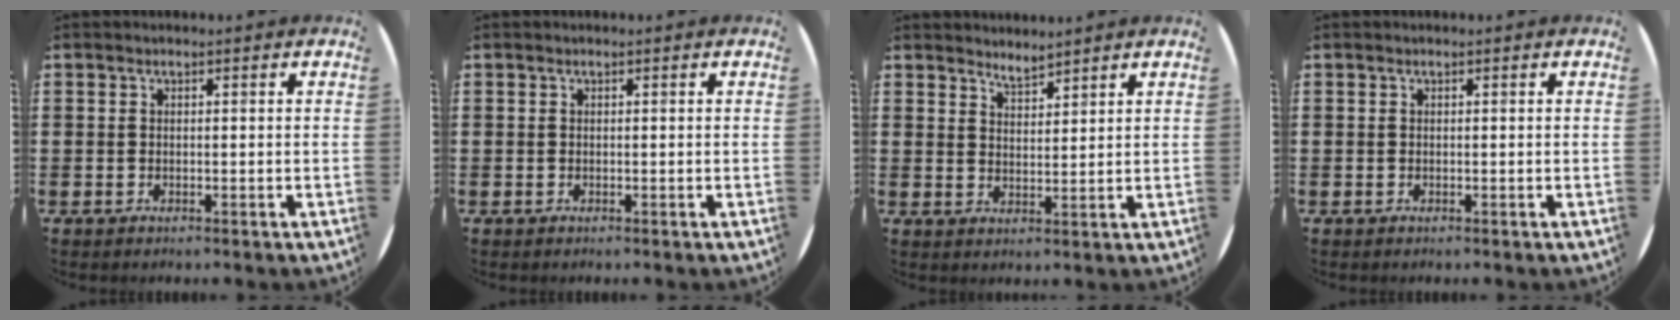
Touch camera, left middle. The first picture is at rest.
{"total": 0.0}
{"total": 2.9, "force": [2.9, 0.1, 0.0], "torque": [-0.005, -0.009, 0.055]}
{"total": 0.0}